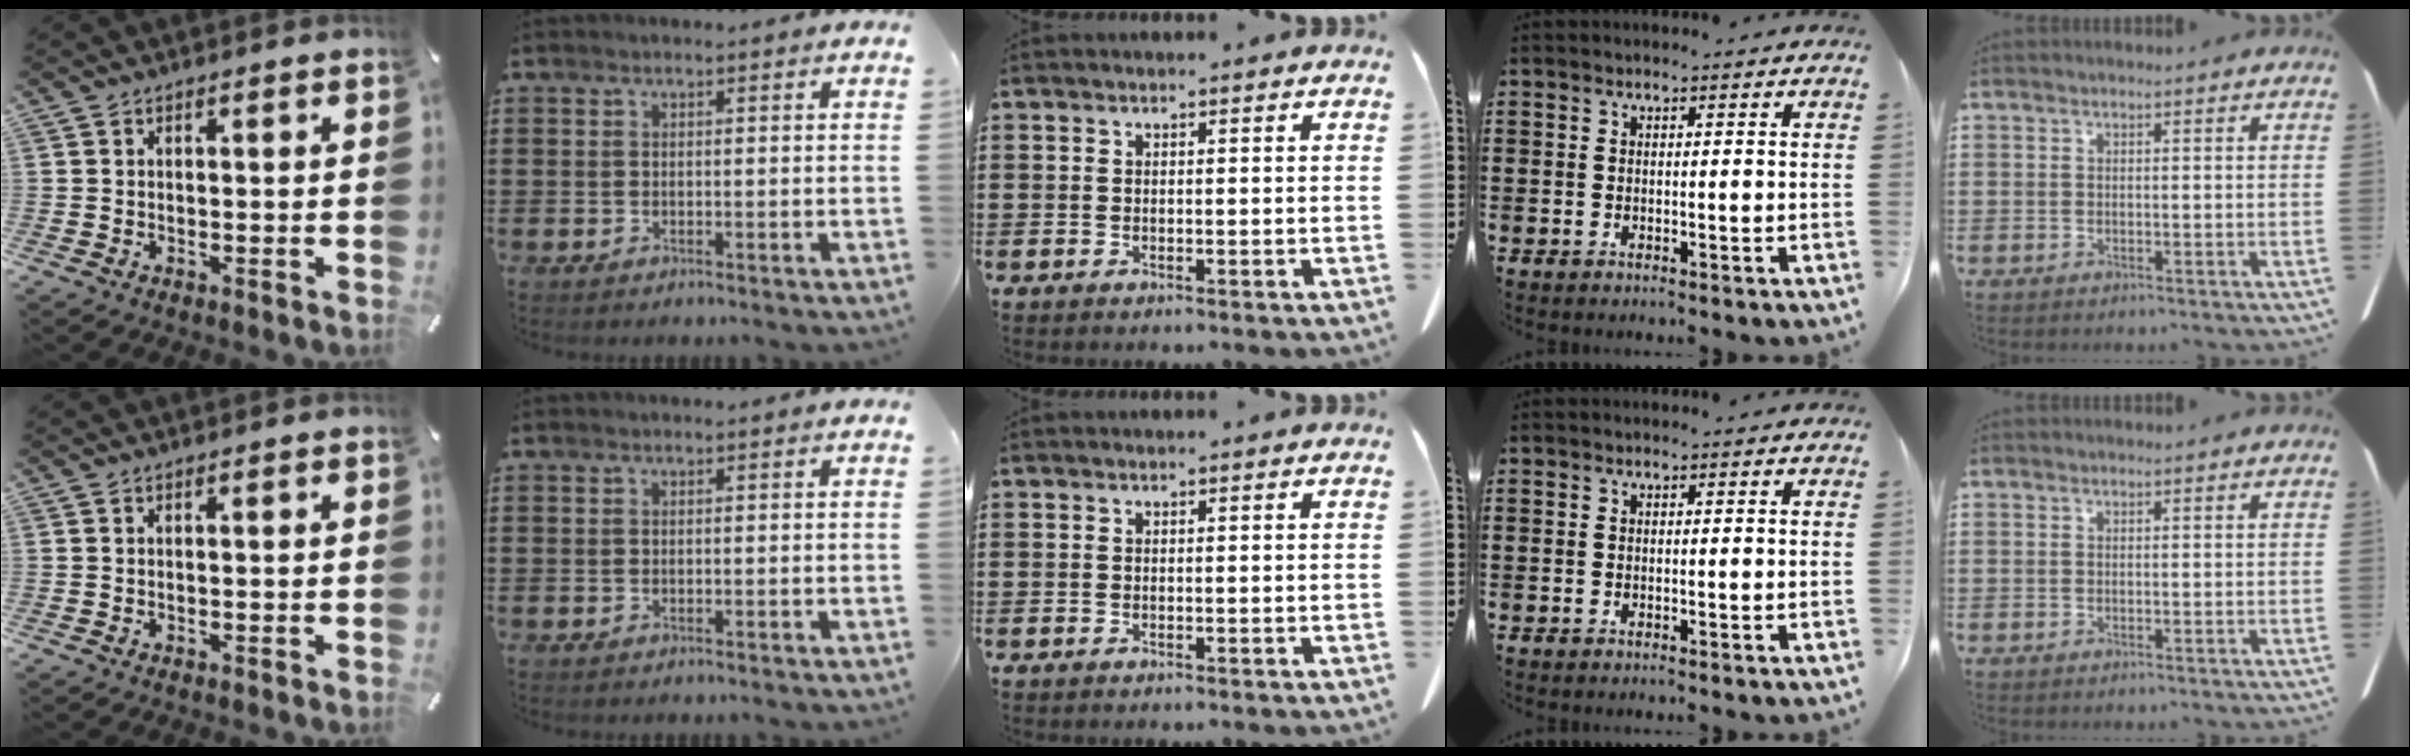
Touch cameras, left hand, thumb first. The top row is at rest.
{}